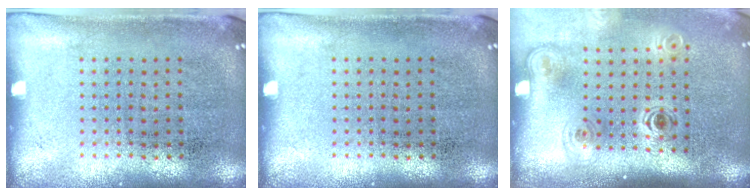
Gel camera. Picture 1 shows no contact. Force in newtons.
{"total": 0.0}
{"total": 2.1, "press": 1.4, "slide": 1.5}